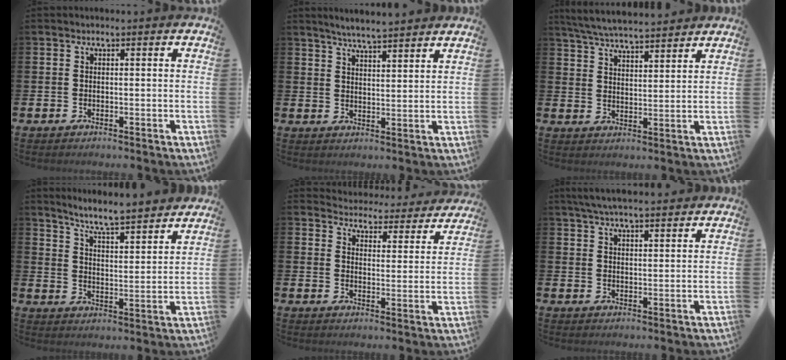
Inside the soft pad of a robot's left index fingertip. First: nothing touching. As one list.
[{"total": 5.1, "force": [5.0, -0.3, 0.8], "torque": [-0.024, -0.025, 0.088]}, {"total": 6.0, "force": [5.9, 0.4, 1.1], "torque": [-0.046, -0.028, 0.107]}, {"total": 6.9, "force": [6.6, -0.2, 1.9], "torque": [-0.056, -0.050, 0.111]}, {"total": 4.6, "force": [4.5, 0.8, 0.2], "torque": [-0.013, -0.045, 0.073]}, {"total": 5.0, "force": [4.7, 0.6, 1.6], "torque": [-0.042, -0.011, 0.086]}]